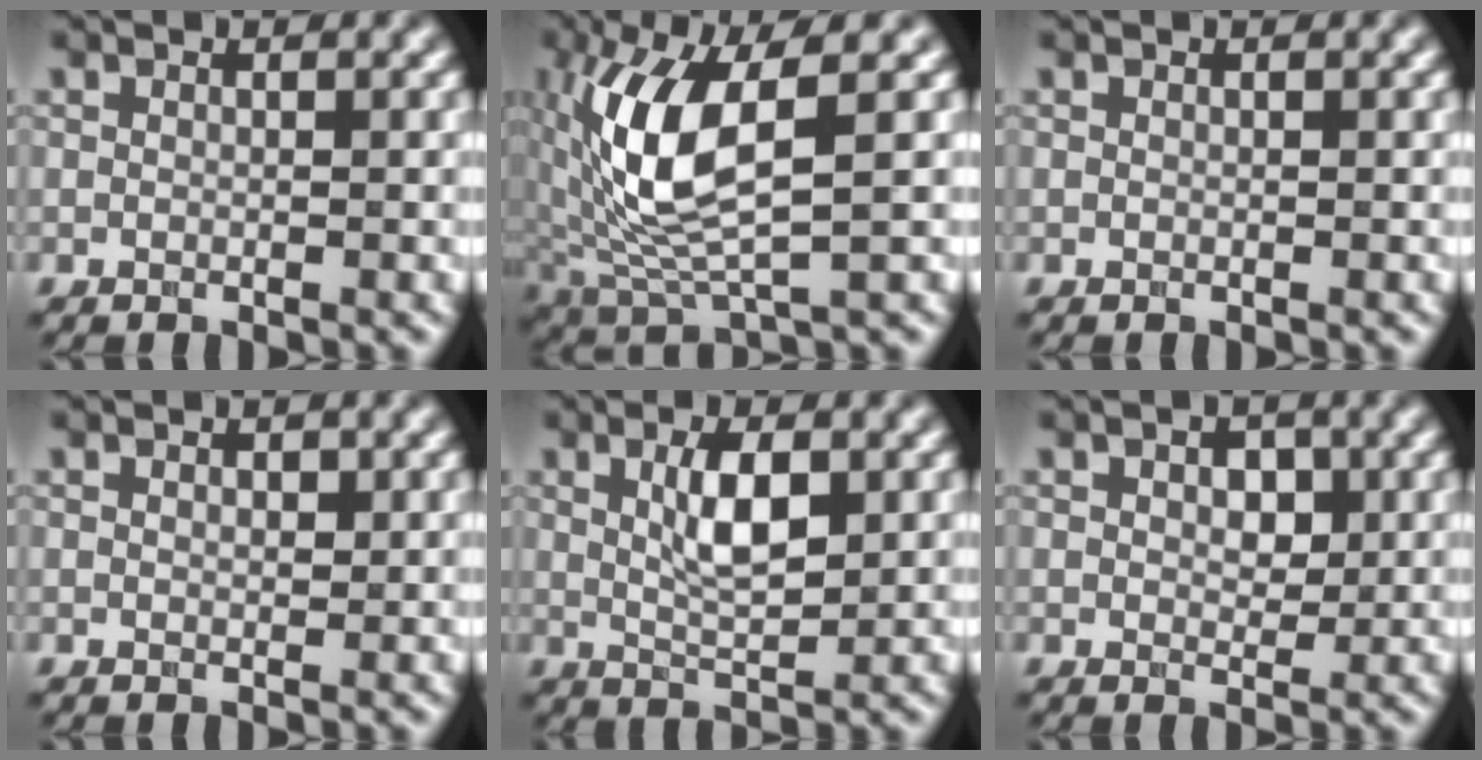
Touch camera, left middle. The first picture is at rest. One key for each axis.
{"total": 8.2, "fx": 0.8, "fy": 2.6, "fz": 7.7, "tx": -0.182, "ty": -0.001, "tz": 0.031}
{"total": 0.0}
{"total": 0.0}
{"total": 3.6, "fx": 0.7, "fy": 1.0, "fz": 3.3, "tx": -0.075, "ty": 0.003, "tz": 0.024}
{"total": 1.7, "fx": 0.4, "fy": 1.0, "fz": 1.2, "tx": -0.021, "ty": 0.001, "tz": 0.017}